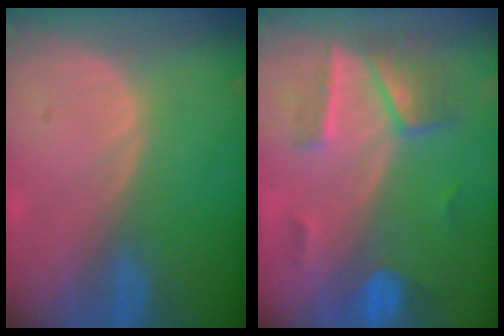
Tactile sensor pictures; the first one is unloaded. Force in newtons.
{"total": 7.2, "press": 6.4, "slide": 3.4}